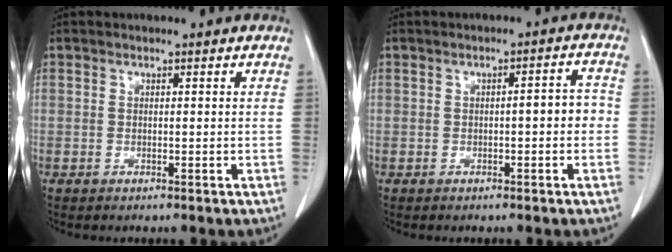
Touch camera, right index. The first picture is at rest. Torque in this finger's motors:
{"motor_torque": [0.42, -0.14, 0.09, 0.04]}